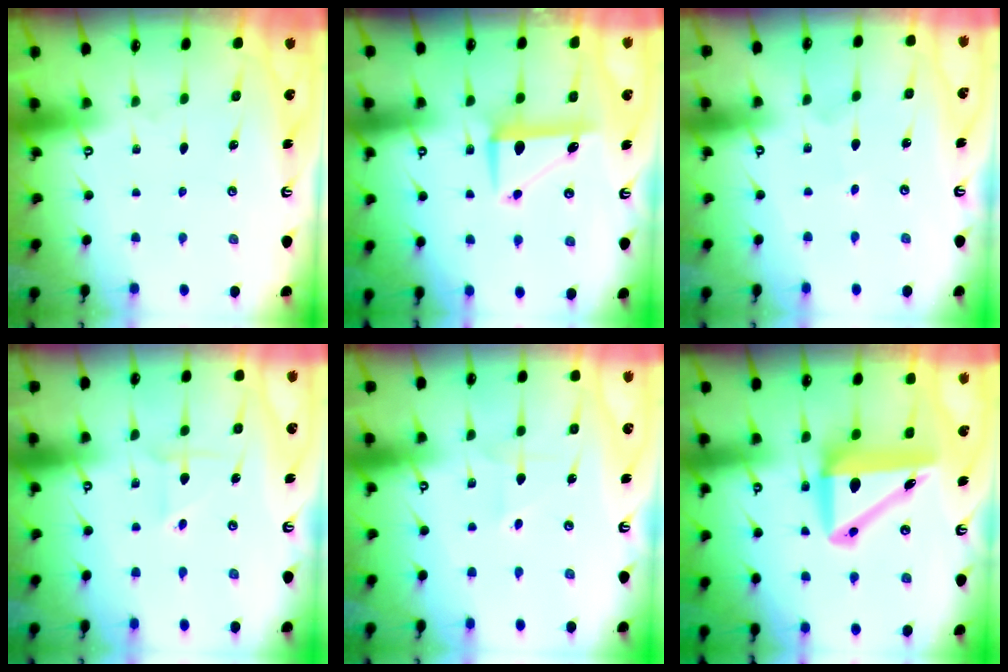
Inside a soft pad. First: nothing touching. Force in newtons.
{"total": 8.7, "press": 8.7, "slide": 1.0}
{"total": 0.7, "press": 0.7, "slide": 0.0}
{"total": 2.6, "press": 2.6, "slide": 0.2}
{"total": 2.4, "press": 2.4, "slide": 0.2}
{"total": 12.0, "press": 11.5, "slide": 3.4}